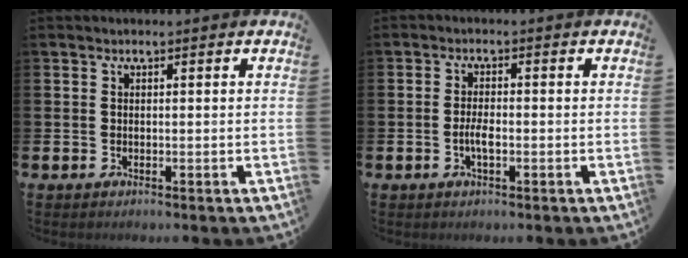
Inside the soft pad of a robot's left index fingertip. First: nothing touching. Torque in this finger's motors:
{"motor_torque": [0.69, 0.38, 0.10, 0.06]}